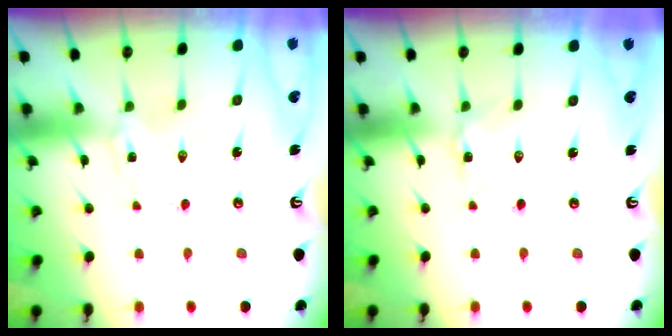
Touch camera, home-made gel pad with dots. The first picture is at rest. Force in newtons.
{"total": 0.6, "press": 0.6, "slide": 0.1}